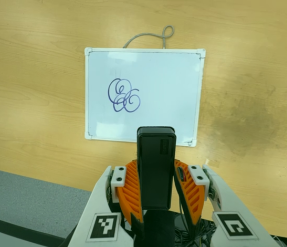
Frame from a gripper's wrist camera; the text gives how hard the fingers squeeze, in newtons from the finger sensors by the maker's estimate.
{"total": 3.6, "left": 2.1, "right": 5.1}